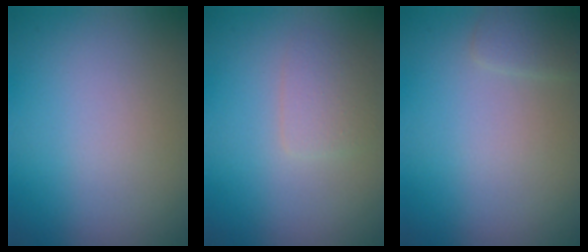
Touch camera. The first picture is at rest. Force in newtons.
{"total": 1.9, "press": 1.9, "slide": 0.0}
{"total": 1.4, "press": 1.4, "slide": 0.1}